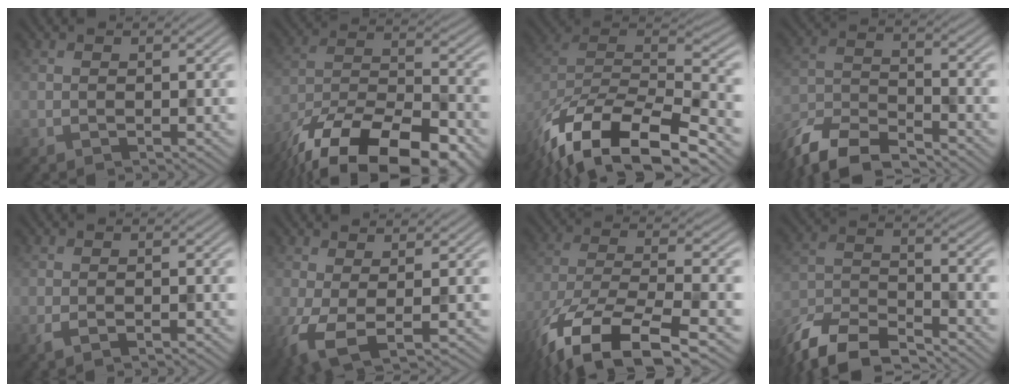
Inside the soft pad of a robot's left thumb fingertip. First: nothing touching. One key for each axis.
{"total": 19.0, "fx": -13.7, "fy": 7.2, "fz": 11.0, "tx": -0.202, "ty": -0.046, "tz": -0.215}
{"total": 17.0, "fx": -11.6, "fy": 7.1, "fz": 10.2, "tx": -0.243, "ty": -0.043, "tz": -0.179}
{"total": 10.1, "fx": -8.7, "fy": 2.7, "fz": 4.4, "tx": -0.095, "ty": -0.012, "tz": -0.176}
{"total": 1.4, "fx": -0.6, "fy": 0.2, "fz": 1.2, "tx": -0.027, "ty": -0.004, "tz": -0.015}
{"total": 4.4, "fx": -0.6, "fy": 1.1, "fz": 4.2, "tx": -0.095, "ty": -0.001, "tz": -0.019}
{"total": 15.1, "fx": -9.6, "fy": 4.9, "fz": 10.6, "tx": -0.238, "ty": -0.034, "tz": -0.169}
{"total": 11.1, "fx": -9.6, "fy": 3.0, "fz": 4.9, "tx": -0.107, "ty": -0.014, "tz": -0.187}